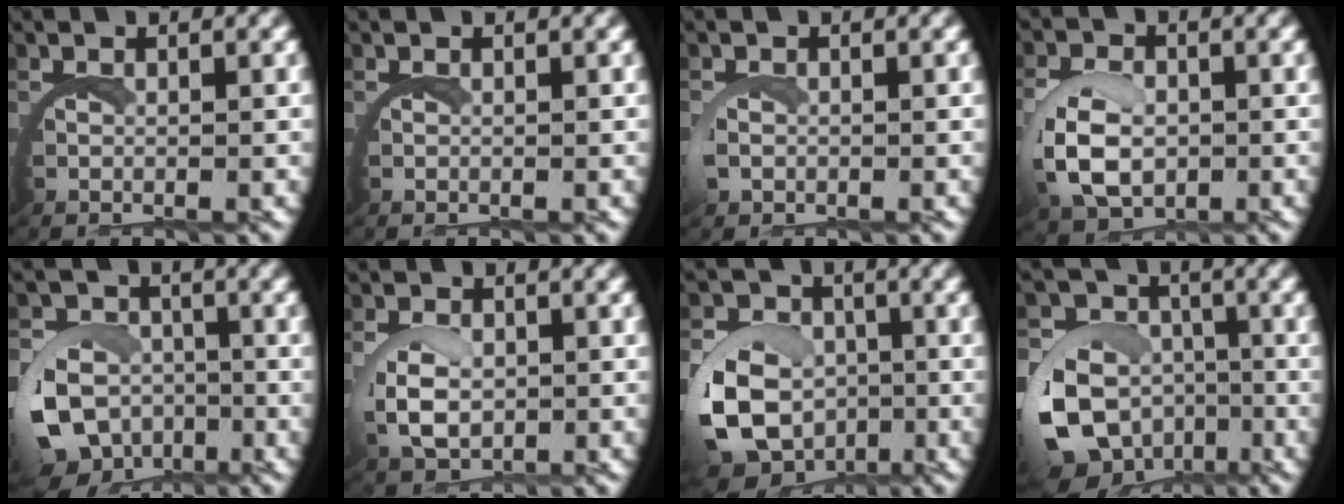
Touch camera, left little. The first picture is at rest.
{"total": 0.0}
{"total": 0.8, "force": [0.3, 0.5, 0.5], "torque": [-0.032, -0.008, 0.006]}
{"total": 4.7, "force": [0.2, 3.2, 3.4], "torque": [-0.091, -0.009, 0.009]}
{"total": 8.3, "force": [-3.1, 7.3, 2.6], "torque": [-0.065, -0.045, -0.049]}
{"total": 3.4, "force": [0.4, 2.3, 2.5], "torque": [-0.069, -0.010, 0.014]}
{"total": 8.7, "force": [-2.8, 7.4, 3.7], "torque": [-0.096, -0.040, -0.043]}
{"total": 10.9, "force": [-3.6, 9.6, 4.0], "torque": [-0.099, -0.055, -0.057]}